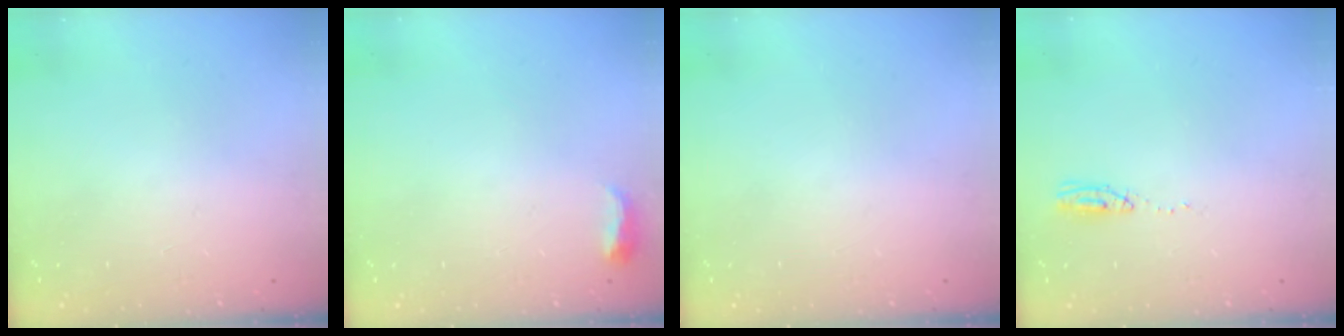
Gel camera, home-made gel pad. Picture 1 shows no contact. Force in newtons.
{"total": 3.9, "press": 3.8, "slide": 0.9}
{"total": 0.0}
{"total": 3.6, "press": 3.3, "slide": 1.5}